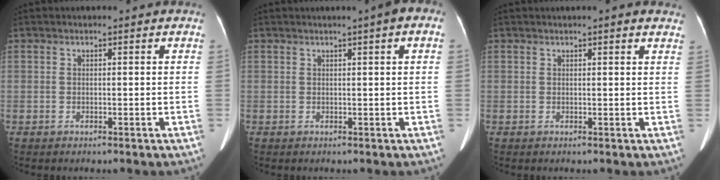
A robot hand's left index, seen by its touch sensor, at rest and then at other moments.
{"total": 3.0, "force": [1.2, 0.3, 2.7], "torque": [-0.035, 0.011, 0.012]}
{"total": 3.5, "force": [2.9, 0.3, 2.0], "torque": [-0.017, 0.012, 0.027]}